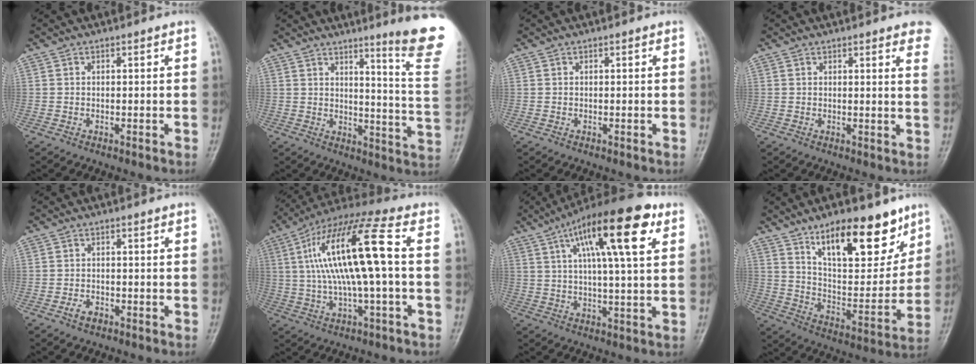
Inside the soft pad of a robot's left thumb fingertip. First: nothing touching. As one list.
[{"total": 16.1, "force": [10.9, 0.0, 11.9], "torque": [-0.132, -0.096, 0.132]}, {"total": 0.0}, {"total": 6.8, "force": [5.0, 1.2, 4.5], "torque": [-0.035, -0.012, 0.040]}, {"total": 2.2, "force": [-1.2, 1.3, 1.2], "torque": [-0.023, 0.009, -0.020]}, {"total": 17.8, "force": [1.9, 3.6, 17.3], "torque": [-0.349, 0.035, 0.032]}, {"total": 18.0, "force": [7.4, 4.6, 15.8], "torque": [-0.238, 0.002, 0.113]}, {"total": 18.8, "force": [11.9, 7.6, 12.4], "torque": [-0.140, -0.073, 0.202]}]